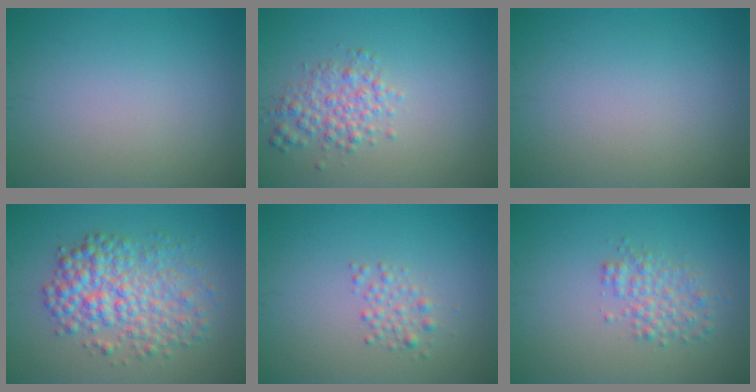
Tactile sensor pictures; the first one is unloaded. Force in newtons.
{"total": 2.8, "press": 2.8, "slide": 0.1}
{"total": 0.0}
{"total": 6.0, "press": 6.0, "slide": 0.1}
{"total": 1.5, "press": 1.5, "slide": 0.0}
{"total": 2.6, "press": 2.6, "slide": 0.1}